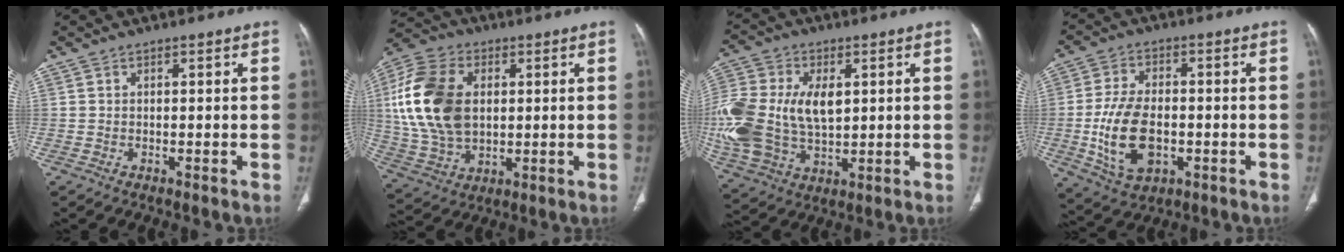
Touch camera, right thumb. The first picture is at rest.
{"total": 19.0, "force": [2.8, 12.7, 13.8], "torque": [-0.274, 0.002, 0.058]}
{"total": 22.6, "force": [1.9, 14.6, 17.1], "torque": [-0.396, -0.003, 0.047]}
{"total": 12.8, "force": [-2.4, 7.5, 10.0], "torque": [-0.184, 0.004, -0.033]}